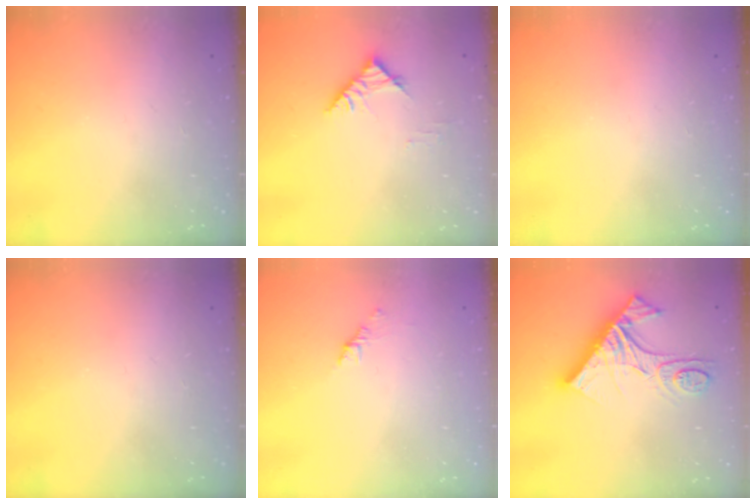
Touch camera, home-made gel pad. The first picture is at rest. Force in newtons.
{"total": 5.3, "press": 5.3, "slide": 0.2}
{"total": 0.0}
{"total": 0.0}
{"total": 1.1, "press": 1.0, "slide": 0.5}
{"total": 17.9, "press": 17.8, "slide": 2.0}